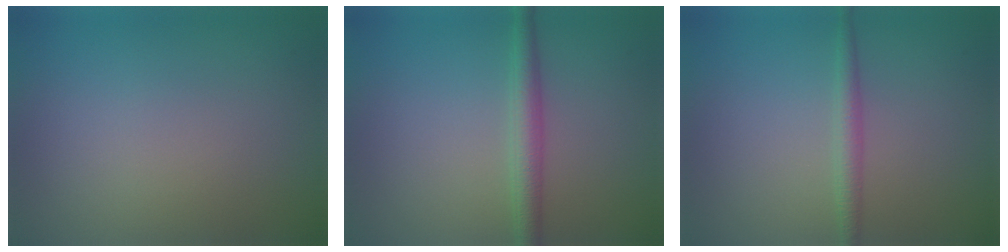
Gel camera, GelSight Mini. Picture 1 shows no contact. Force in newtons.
{"total": 2.7, "press": 2.7, "slide": 0.0}
{"total": 1.8, "press": 1.8, "slide": 0.0}